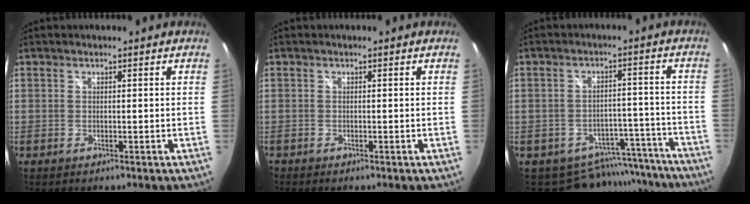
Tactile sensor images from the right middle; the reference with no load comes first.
{"total": 0.6, "force": [-0.6, 0.3, 0.0], "torque": [-0.002, -0.001, -0.013]}
{"total": 11.8, "force": [-10.6, 5.1, 1.2], "torque": [-0.011, 0.043, -0.126]}